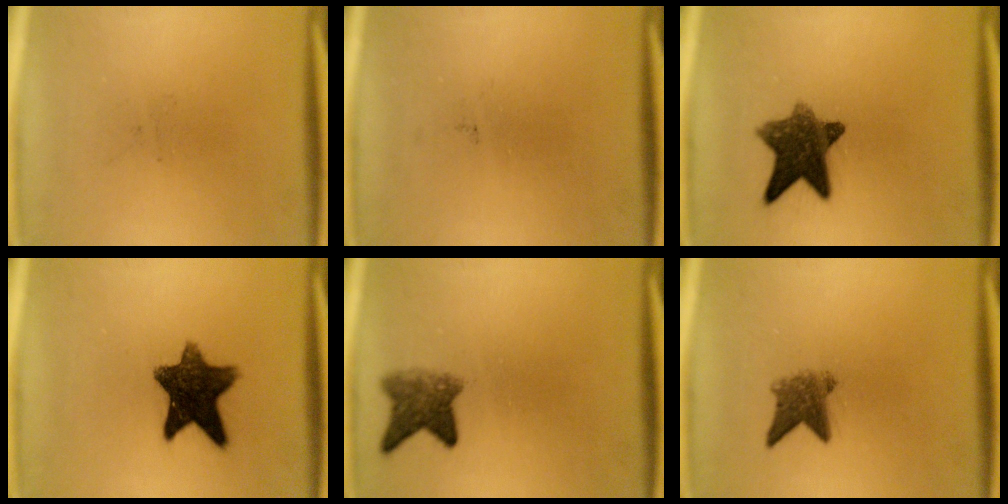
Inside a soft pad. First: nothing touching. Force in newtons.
{"total": 0.0}
{"total": 9.6}
{"total": 11.2}
{"total": 4.5}
{"total": 4.0}